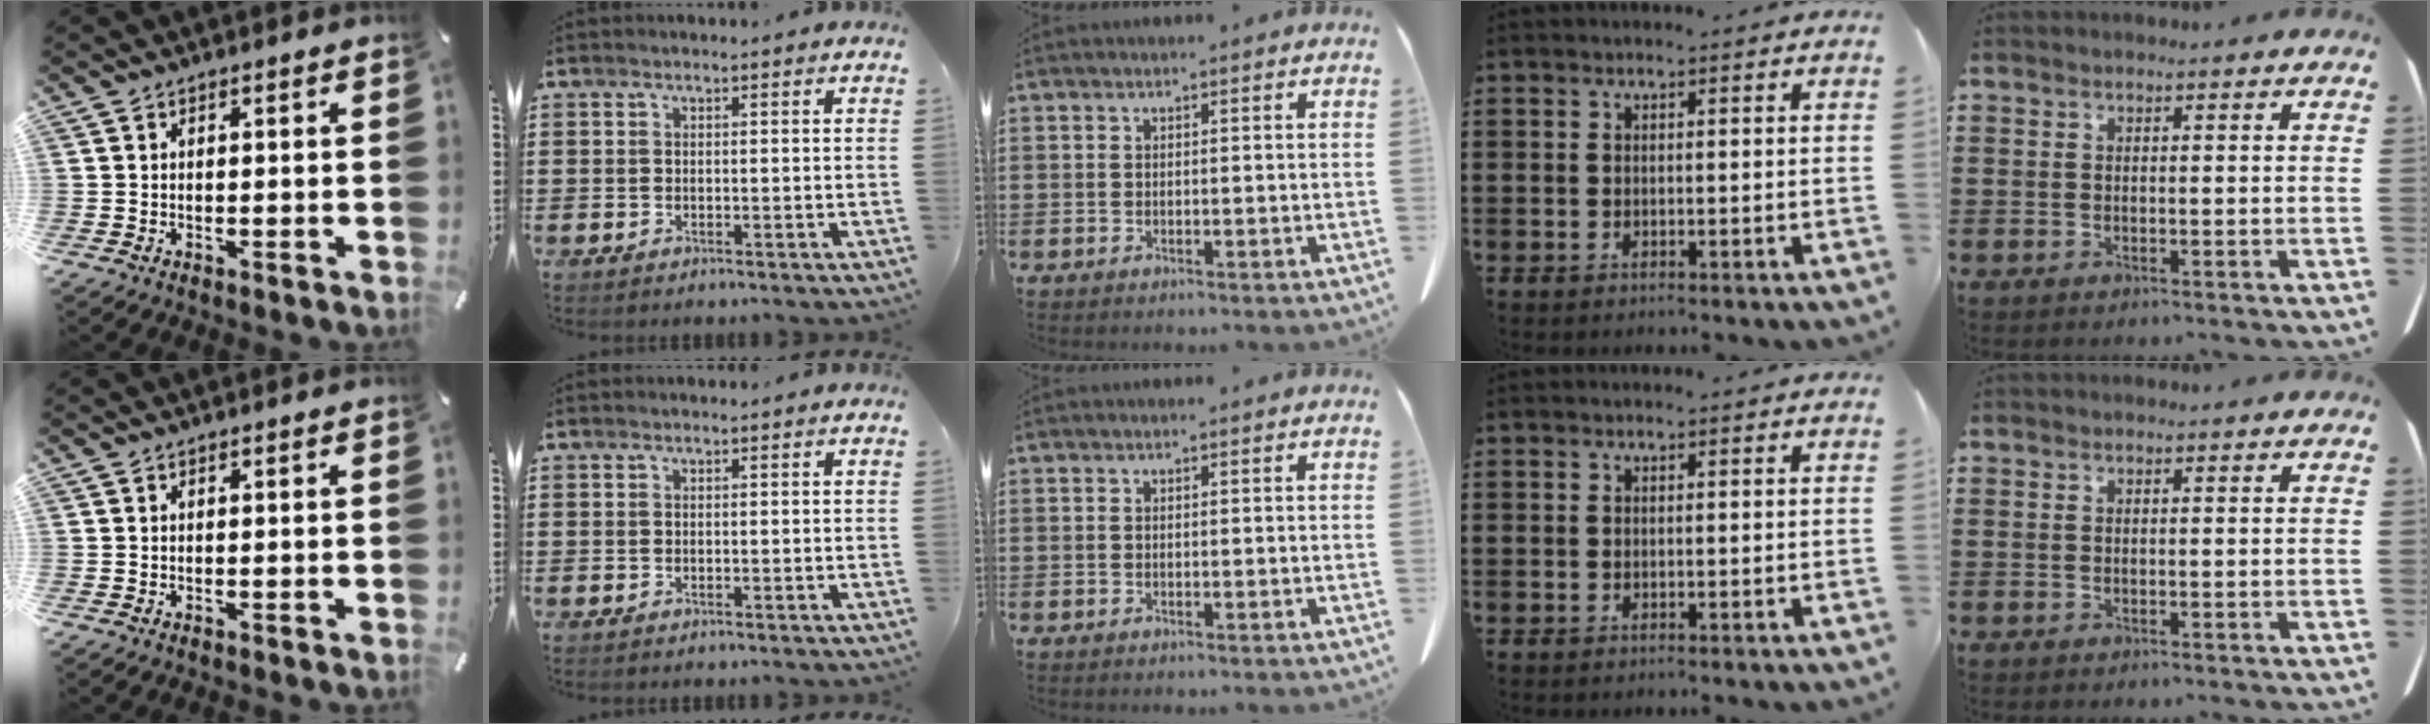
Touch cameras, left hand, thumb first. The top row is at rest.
{}